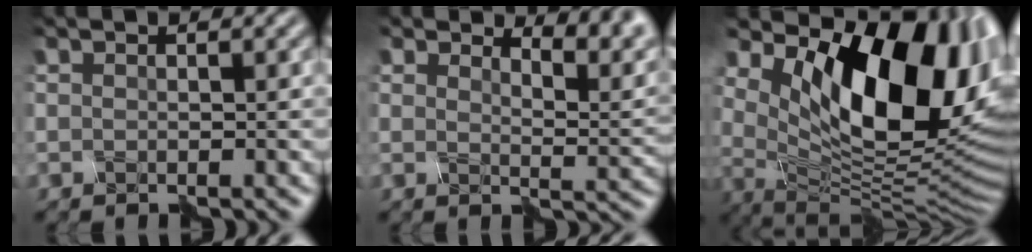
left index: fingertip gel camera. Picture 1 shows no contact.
{"total": 4.2, "force": [3.6, 1.2, 1.8], "torque": [-0.031, -0.003, 0.041]}
{"total": 15.6, "force": [5.0, 8.1, 12.4], "torque": [-0.181, -0.008, 0.089]}